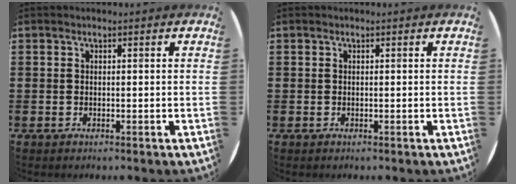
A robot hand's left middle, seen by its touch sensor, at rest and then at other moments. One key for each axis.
{"total": 0.0}